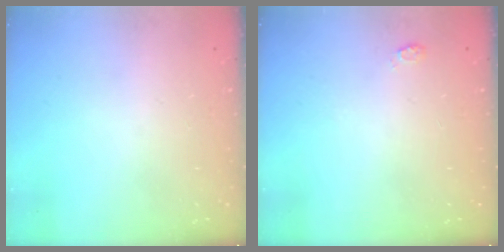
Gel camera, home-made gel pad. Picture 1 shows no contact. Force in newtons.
{"total": 3.6, "press": 3.6, "slide": 0.6}